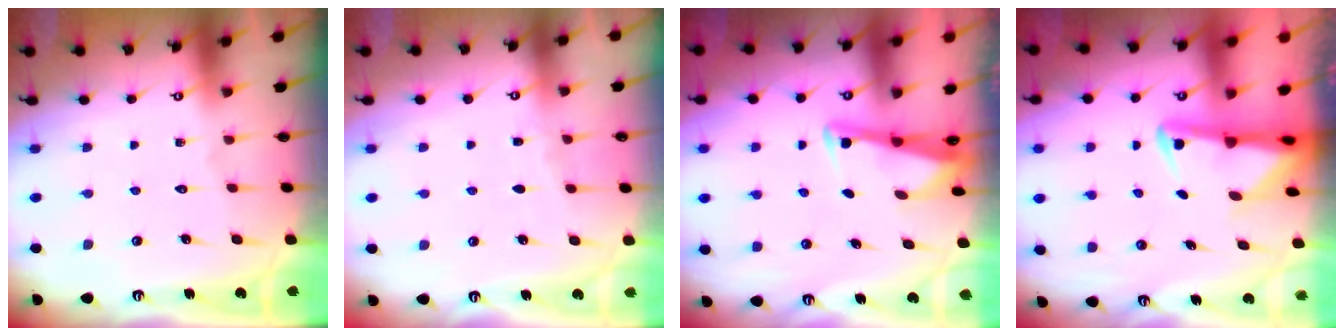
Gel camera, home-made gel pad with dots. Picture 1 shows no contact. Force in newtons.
{"total": 2.3, "press": 2.3, "slide": 0.3}
{"total": 2.9, "press": 2.9, "slide": 0.4}
{"total": 3.6, "press": 3.6, "slide": 0.7}